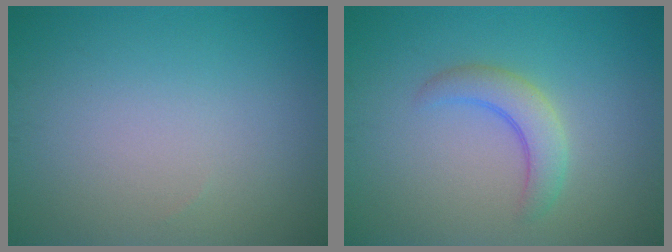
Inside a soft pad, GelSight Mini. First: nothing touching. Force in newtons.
{"total": 3.0, "press": 3.0, "slide": 0.3}